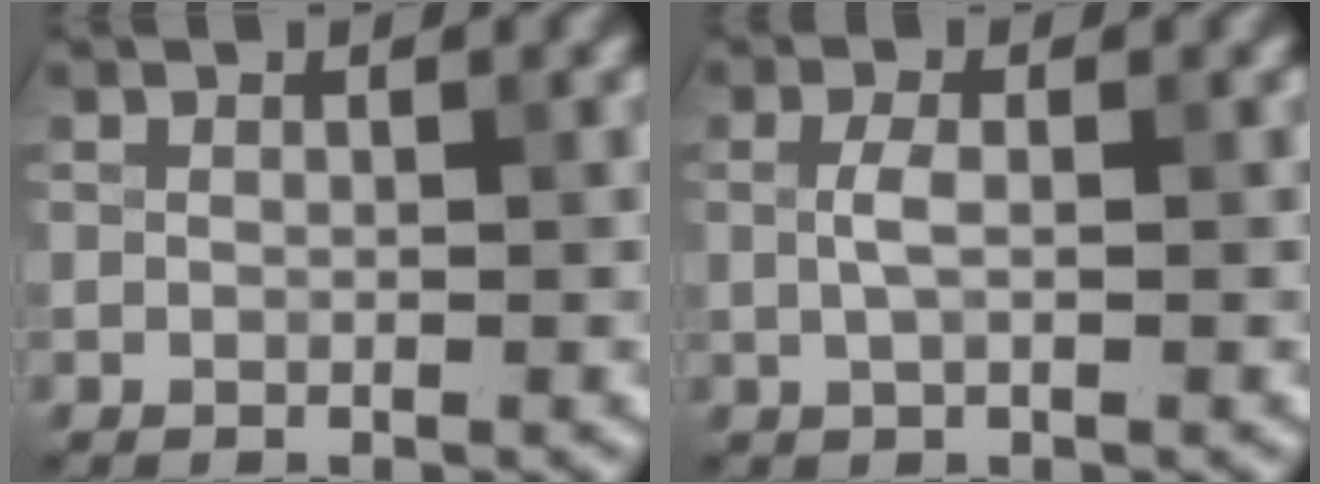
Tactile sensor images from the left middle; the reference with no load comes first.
{"total": 1.6, "force": [0.1, 0.6, 1.5], "torque": [-0.035, 0.002, 0.000]}